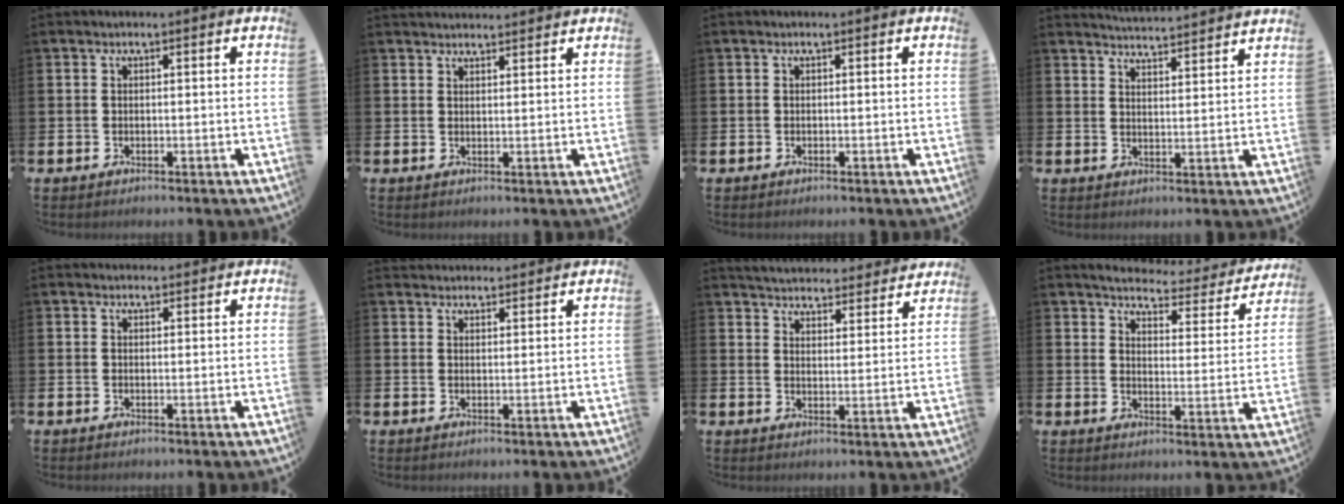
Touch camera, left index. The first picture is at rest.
{"total": 2.3, "force": [2.3, 0.4, 0.0], "torque": [-0.002, -0.009, 0.042]}
{"total": 0.0}
{"total": 4.6, "force": [4.6, -0.2, -0.1], "torque": [-0.012, -0.033, 0.083]}
{"total": 1.5, "force": [1.5, 0.5, 0.0], "torque": [0.008, -0.005, 0.025]}
{"total": 2.6, "force": [2.5, 0.6, -0.2], "torque": [0.008, -0.015, 0.044]}
{"total": 5.0, "force": [4.9, 0.7, 0.0], "torque": [-0.017, -0.040, 0.086]}
{"total": 4.2, "force": [3.9, 1.1, 1.0], "torque": [-0.025, -0.037, 0.057]}